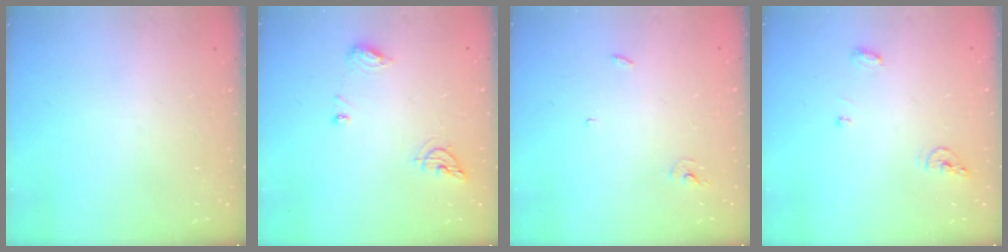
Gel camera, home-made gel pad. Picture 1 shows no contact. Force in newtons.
{"total": 8.0, "press": 8.0, "slide": 0.9}
{"total": 2.4, "press": 2.4, "slide": 0.1}
{"total": 6.0, "press": 6.0, "slide": 0.2}